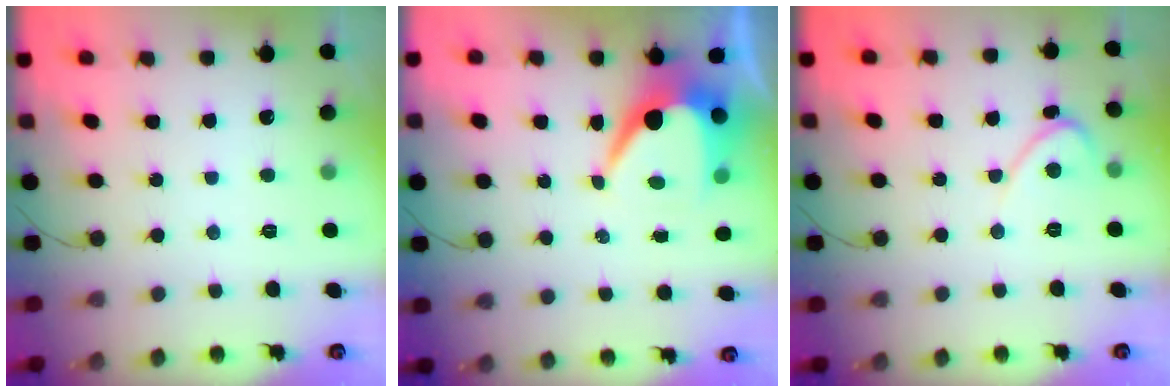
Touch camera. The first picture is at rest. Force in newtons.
{"total": 8.3, "press": 8.3, "slide": 0.4}
{"total": 3.9, "press": 3.9, "slide": 0.2}